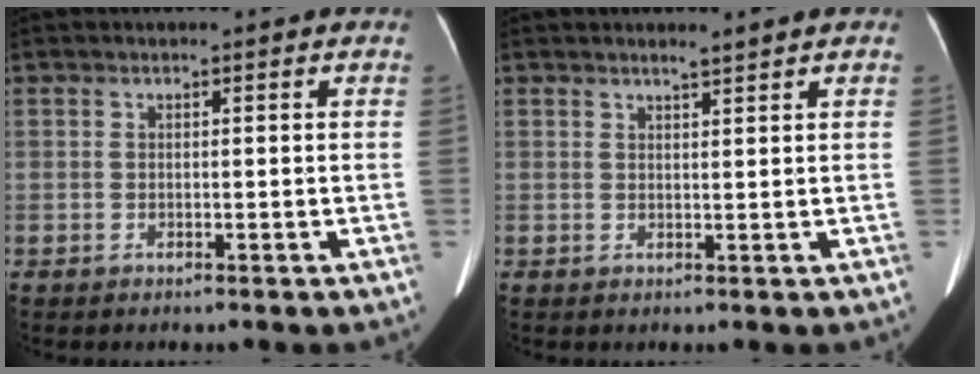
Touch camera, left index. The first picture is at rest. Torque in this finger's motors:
{"motor_torque": [0.07, -0.18, 0.10, 0.04]}